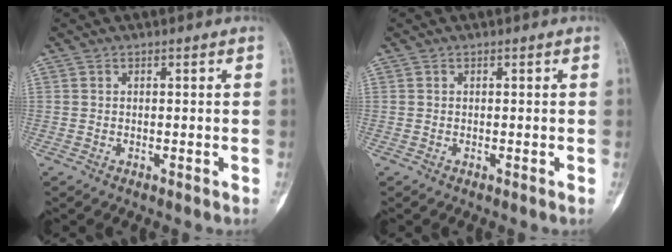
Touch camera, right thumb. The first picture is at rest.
{"total": 0.0}